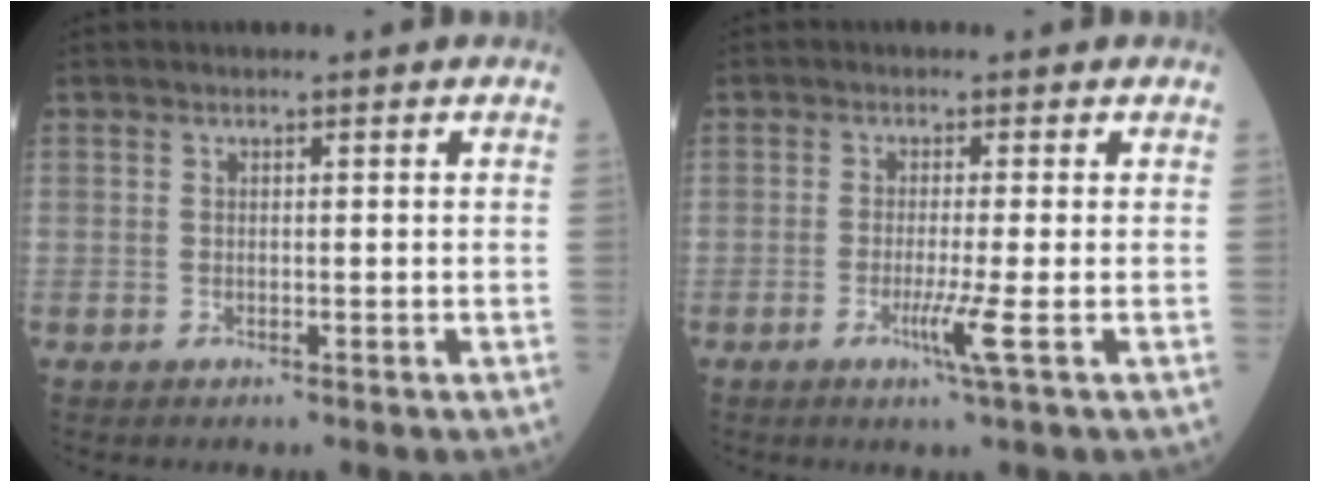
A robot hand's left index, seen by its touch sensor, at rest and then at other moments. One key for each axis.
{"total": 3.5, "fx": -1.3, "fy": -1.0, "fz": 3.1, "tx": -0.067, "ty": -0.011, "tz": -0.026}